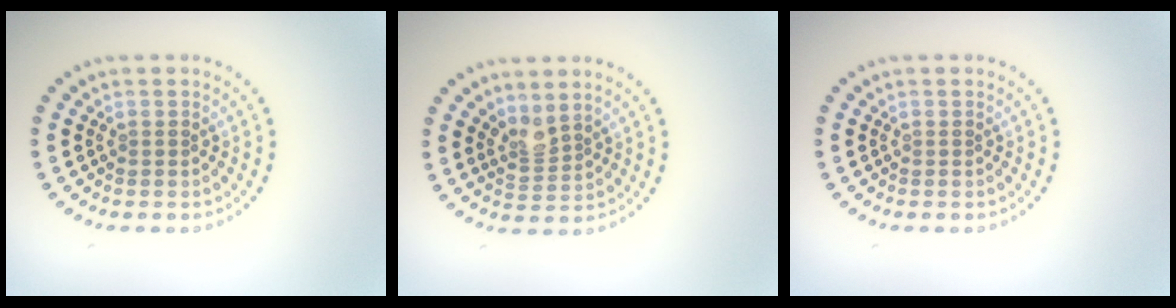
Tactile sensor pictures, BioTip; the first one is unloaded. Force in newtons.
{"total": 2.1, "press": 1.5, "slide": 1.4}
{"total": 0.0}